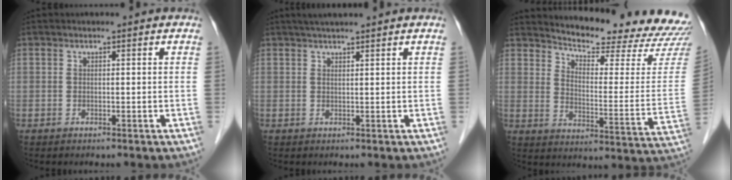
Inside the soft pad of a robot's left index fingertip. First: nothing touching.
{"total": 4.0, "force": [3.3, -0.4, 2.1], "torque": [-0.028, 0.021, 0.055]}
{"total": 21.4, "force": [20.5, 2.2, 5.8], "torque": [-0.083, -0.105, 0.247]}